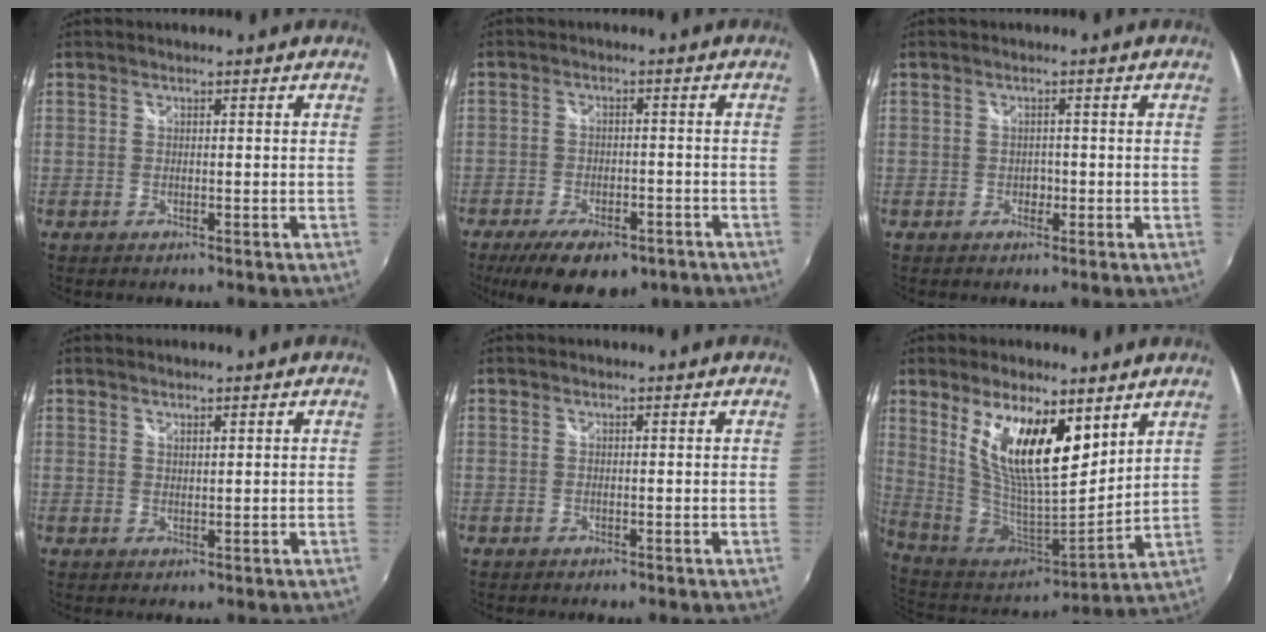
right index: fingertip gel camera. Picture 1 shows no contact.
{"total": 13.9, "force": [-9.4, 5.8, 8.3], "torque": [-0.175, -0.029, -0.134]}
{"total": 1.4, "force": [-0.6, 1.2, 0.4], "torque": [-0.006, -0.001, -0.006]}
{"total": 1.1, "force": [1.0, 0.4, 0.4], "torque": [-0.004, 0.000, 0.017]}
{"total": 0.0}
{"total": 18.2, "force": [8.1, 6.5, 14.9], "torque": [-0.277, -0.007, 0.160]}